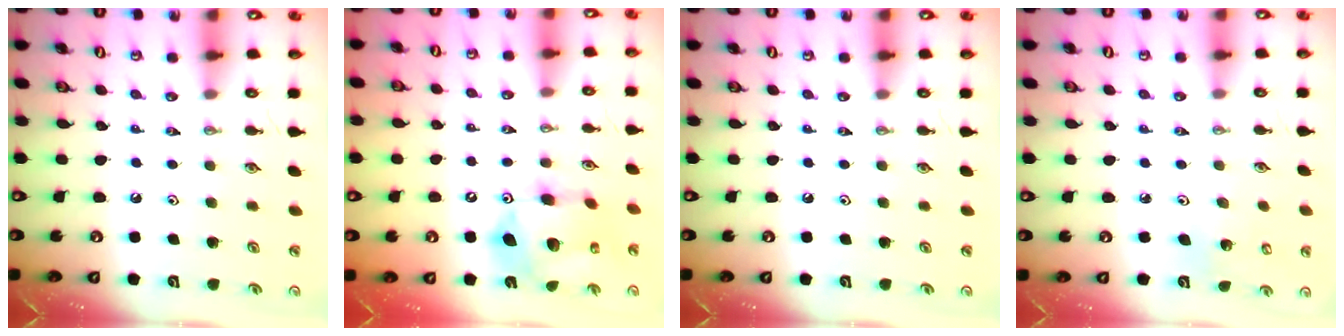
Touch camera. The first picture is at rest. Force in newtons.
{"total": 14.2, "press": 14.1, "slide": 1.3}
{"total": 0.0}
{"total": 2.9, "press": 2.8, "slide": 1.0}